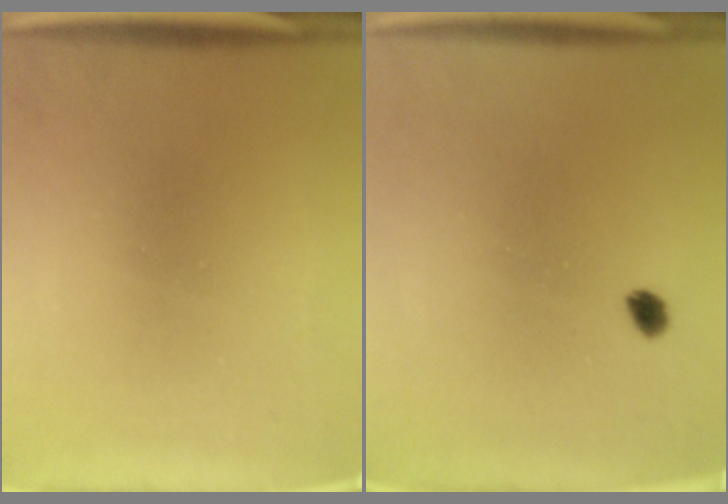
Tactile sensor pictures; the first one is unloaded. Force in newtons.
{"total": 1.7}